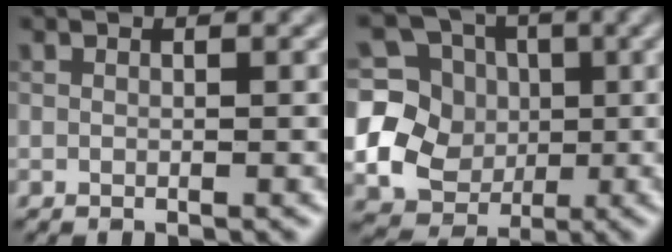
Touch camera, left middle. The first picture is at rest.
{"total": 13.5, "force": [0.0, 12.8, 4.2], "torque": [-0.122, 0.011, -0.018]}